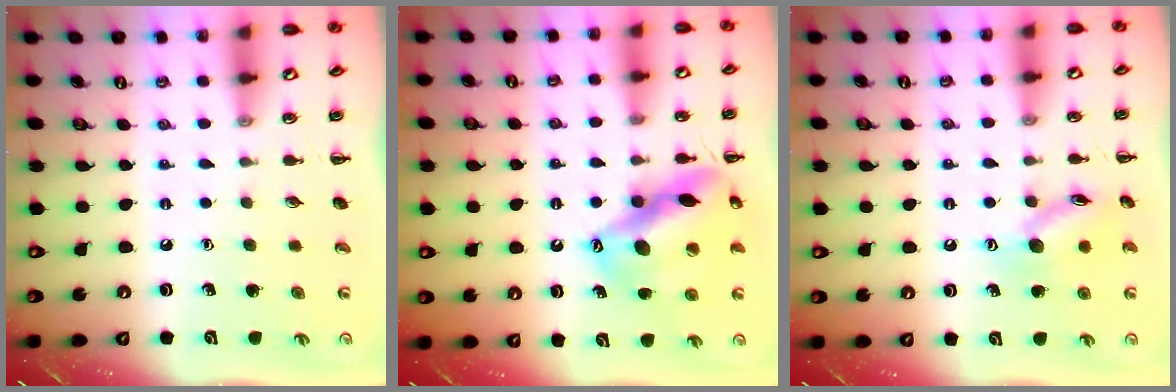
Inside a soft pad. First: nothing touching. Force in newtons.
{"total": 16.9, "press": 16.7, "slide": 3.1}
{"total": 11.0, "press": 11.0, "slide": 0.5}